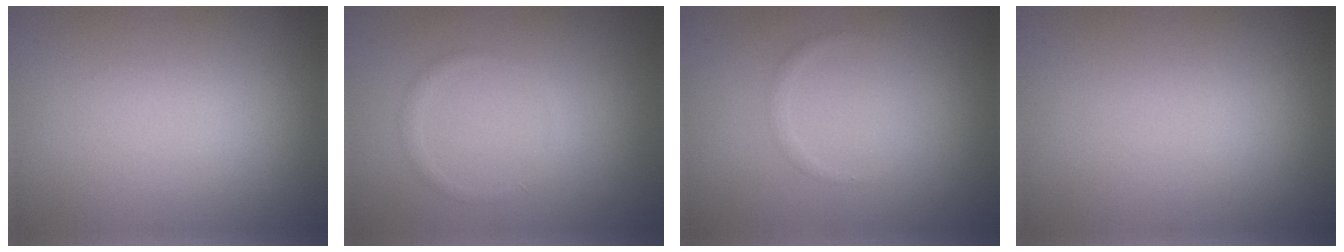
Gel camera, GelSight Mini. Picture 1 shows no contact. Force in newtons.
{"total": 0.7, "press": 0.7, "slide": 0.0}
{"total": 0.6, "press": 0.6, "slide": 0.1}
{"total": 0.0}